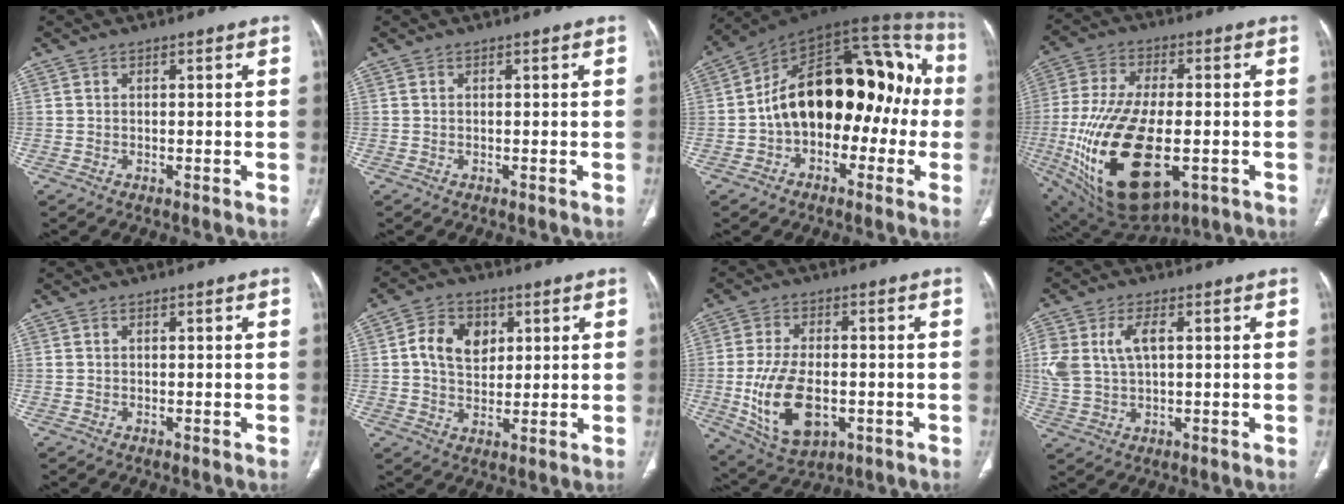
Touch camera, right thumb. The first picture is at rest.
{"total": 0.0}
{"total": 24.3, "force": [-1.9, 14.7, 19.3], "torque": [-0.252, 0.071, -0.034]}
{"total": 25.2, "force": [-6.0, 12.5, 21.1], "torque": [-0.442, -0.018, -0.081]}
{"total": 0.0}
{"total": 8.6, "force": [2.1, 6.4, 5.3], "torque": [-0.070, -0.003, 0.035]}
{"total": 14.0, "force": [-2.9, 7.9, 11.1], "torque": [-0.204, -0.001, -0.035]}
{"total": 9.3, "force": [2.2, 5.2, 7.4], "torque": [-0.170, 0.011, 0.050]}